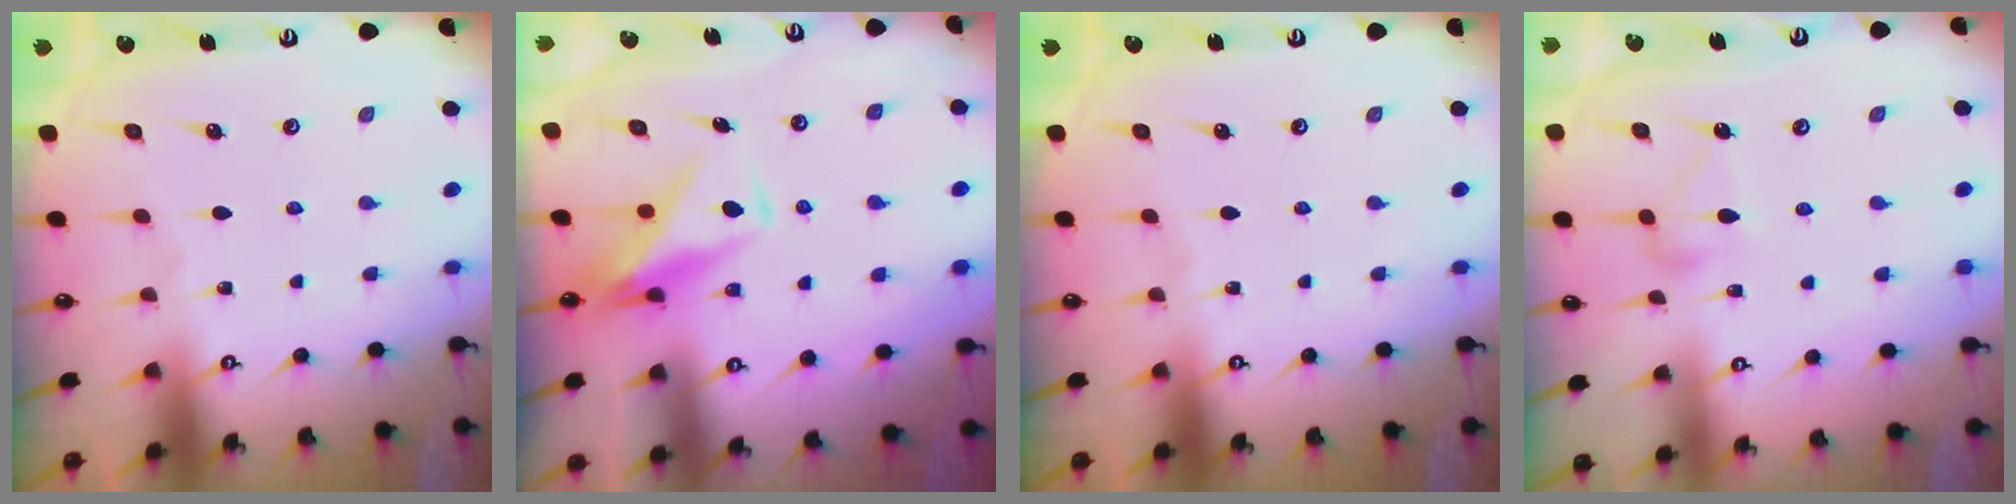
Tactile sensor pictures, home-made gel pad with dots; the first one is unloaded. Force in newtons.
{"total": 10.2, "press": 10.2, "slide": 0.8}
{"total": 0.0}
{"total": 9.7, "press": 9.7, "slide": 0.5}